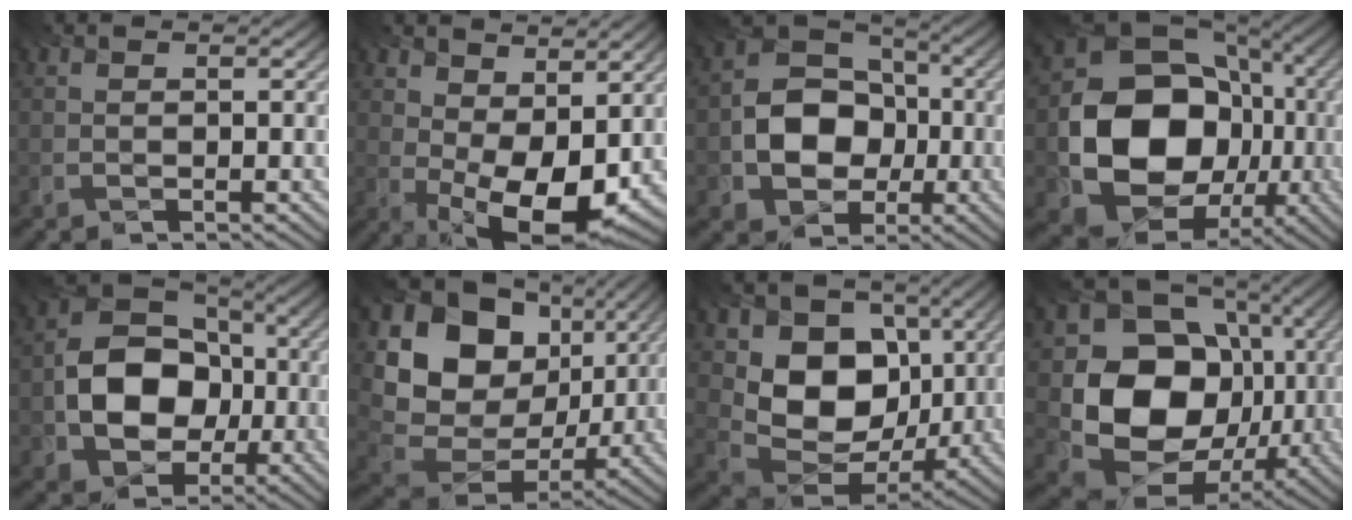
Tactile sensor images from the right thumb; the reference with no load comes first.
{"total": 11.5, "force": [1.8, 6.0, 9.6], "torque": [-0.161, -0.007, 0.040]}
{"total": 9.9, "force": [-2.9, 8.0, 5.1], "torque": [-0.098, -0.005, -0.068]}
{"total": 16.5, "force": [-3.4, 13.5, 9.0], "torque": [-0.152, -0.052, -0.045]}
{"total": 11.6, "force": [-2.9, 9.1, 6.5], "torque": [-0.117, -0.001, -0.061]}
{"total": 16.7, "force": [3.6, 13.5, 9.3], "torque": [-0.205, -0.001, 0.082]}
{"total": 11.7, "force": [1.3, 9.2, 7.2], "torque": [-0.131, -0.020, 0.016]}
{"total": 16.5, "force": [-1.3, 13.8, 8.9], "torque": [-0.171, -0.054, -0.013]}